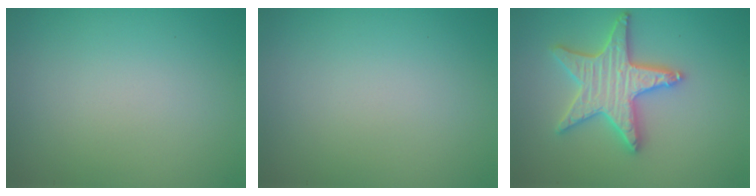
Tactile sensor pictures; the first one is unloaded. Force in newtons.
{"total": 0.0}
{"total": 5.1, "press": 5.0, "slide": 0.9}